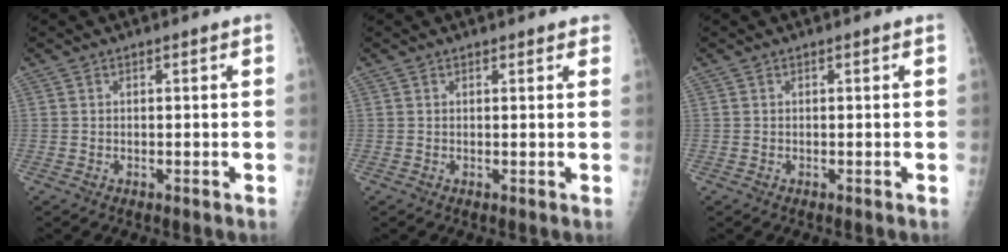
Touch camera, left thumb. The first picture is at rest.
{"total": 1.3, "force": [1.1, 0.5, 0.5], "torque": [0.006, -0.001, 0.010]}
{"total": 0.0}